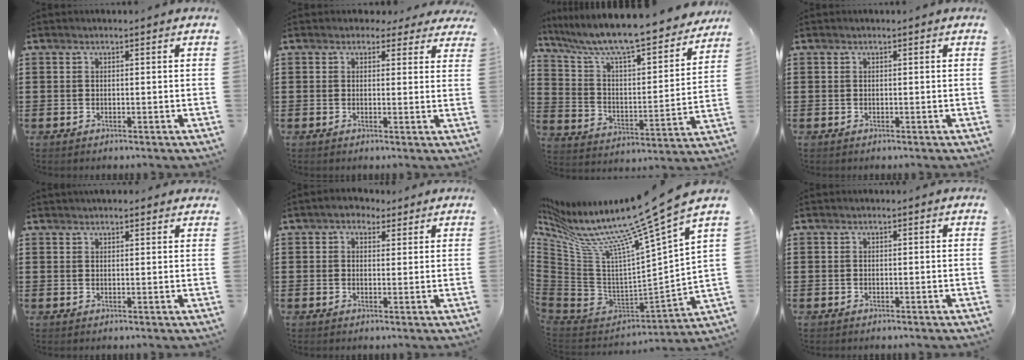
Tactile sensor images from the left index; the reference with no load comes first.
{"total": 2.1, "force": [1.6, 1.1, 0.7], "torque": [-0.012, 0.005, 0.027]}
{"total": 8.6, "force": [7.6, 0.4, 3.9], "torque": [-0.110, -0.063, 0.125]}
{"total": 0.0}
{"total": 1.9, "force": [1.8, 0.4, 0.5], "torque": [-0.013, 0.003, 0.035]}
{"total": 2.2, "force": [1.4, 1.5, 0.7], "torque": [-0.020, 0.010, 0.025]}
{"total": 13.2, "force": [10.0, 0.9, 8.7], "torque": [-0.174, -0.080, 0.146]}
{"total": 0.0}